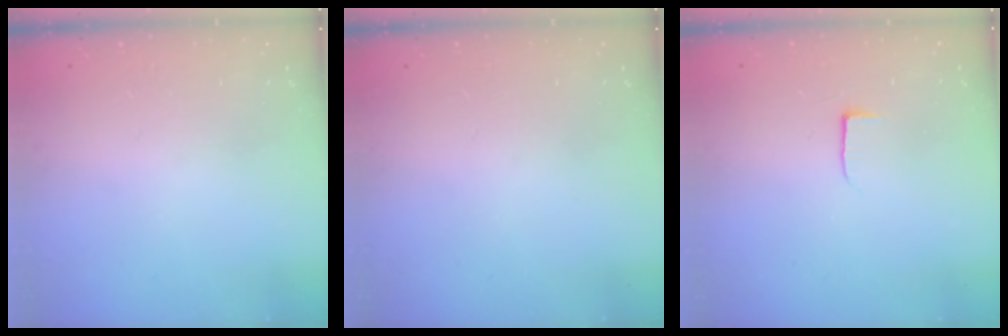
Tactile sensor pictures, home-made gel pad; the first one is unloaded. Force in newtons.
{"total": 0.0}
{"total": 3.9, "press": 3.9, "slide": 0.5}